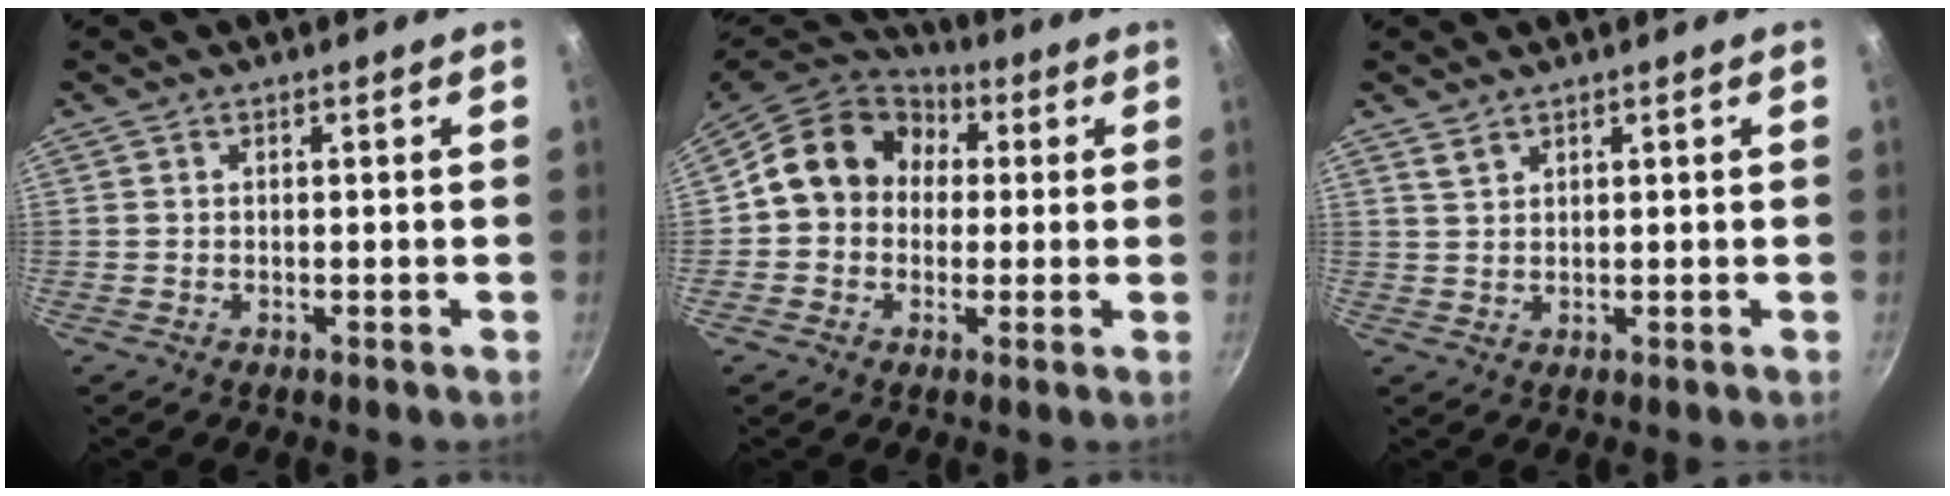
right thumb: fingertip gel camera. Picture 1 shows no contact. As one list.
[{"total": 14.2, "force": [1.8, 12.1, 7.2], "torque": [-0.086, 0.035, 0.008]}, {"total": 1.8, "force": [1.5, 0.7, 0.7], "torque": [-0.011, -0.005, 0.033]}]